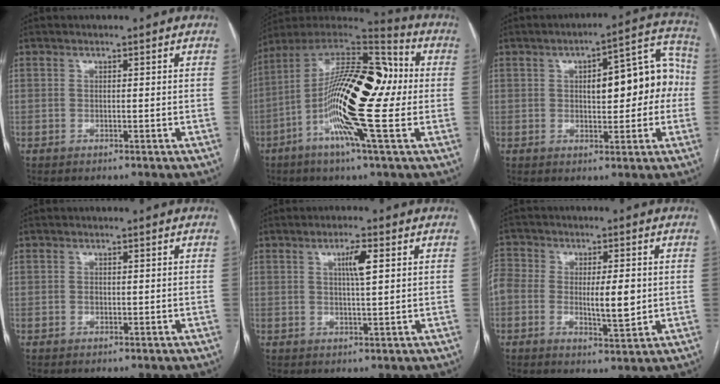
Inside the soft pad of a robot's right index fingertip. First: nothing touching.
{"total": 21.2, "force": [-2.1, 3.5, 20.8], "torque": [-0.373, 0.016, -0.046]}
{"total": 12.2, "force": [0.7, 4.6, 11.2], "torque": [-0.135, 0.047, 0.016]}
{"total": 0.6, "force": [0.0, 0.5, 0.3], "torque": [-0.008, 0.001, -0.001]}
{"total": 3.8, "force": [1.2, 0.3, 3.6], "torque": [-0.061, 0.001, 0.020]}
{"total": 11.8, "force": [-0.4, 6.1, 10.1], "torque": [-0.204, 0.013, -0.002]}